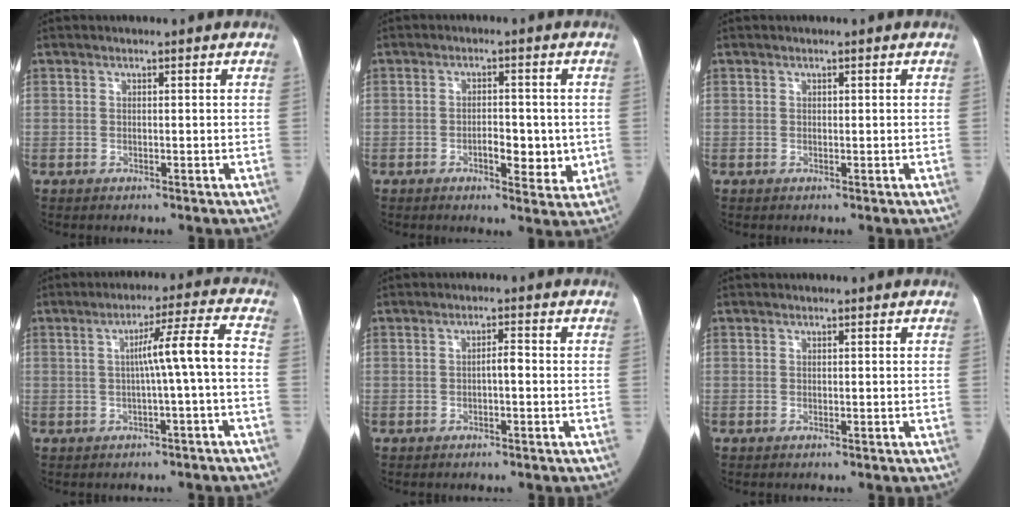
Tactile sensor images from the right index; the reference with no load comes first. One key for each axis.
{"total": 6.0, "fx": -1.1, "fy": 2.7, "fz": 5.2, "tx": -0.067, "ty": 0.001, "tz": -0.011}
{"total": 0.0}
{"total": 7.2, "fx": -0.9, "fy": -0.9, "fz": 7.1, "tx": -0.109, "ty": 0.023, "tz": -0.010}
{"total": 1.8, "fx": -0.5, "fy": 0.5, "fz": 1.7, "tx": -0.025, "ty": 0.006, "tz": -0.008}
{"total": 0.0}